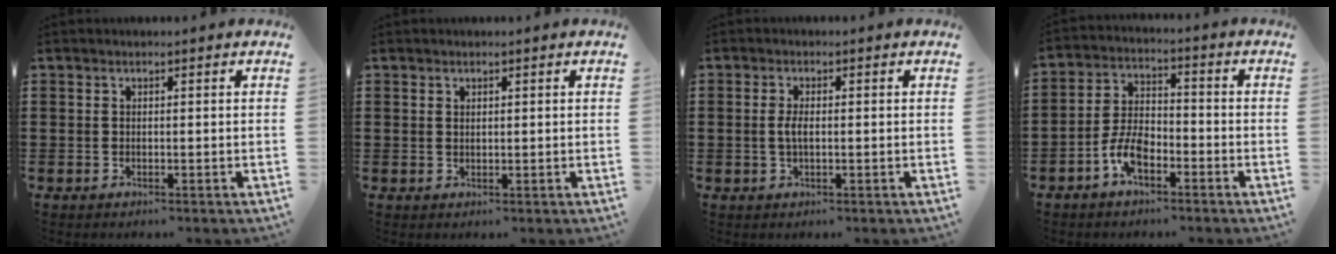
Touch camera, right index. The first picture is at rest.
{"total": 0.7, "force": [0.4, 0.5, 0.4], "torque": [-0.008, 0.003, 0.008]}
{"total": 2.4, "force": [-0.2, 0.8, 2.2], "torque": [-0.050, -0.002, -0.006]}
{"total": 6.6, "force": [-3.4, 3.2, 4.7], "torque": [-0.111, 0.005, -0.070]}